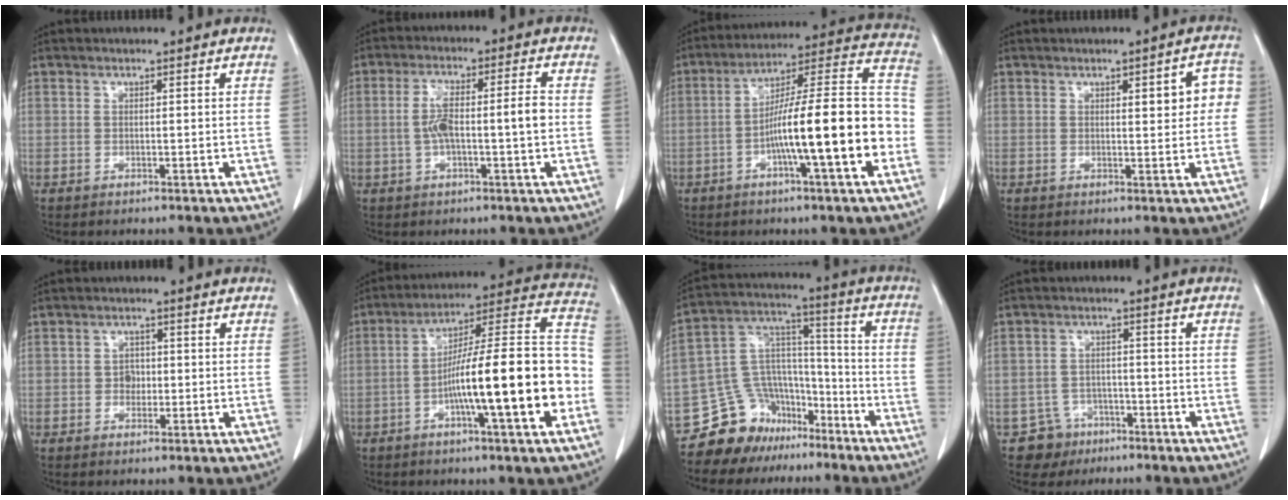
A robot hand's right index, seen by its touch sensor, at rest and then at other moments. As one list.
[{"total": 7.2, "force": [-0.7, 1.0, 7.1], "torque": [-0.140, 0.019, -0.012]}, {"total": 18.0, "force": [-5.0, 0.9, 17.3], "torque": [-0.268, 0.018, -0.084]}, {"total": 4.8, "force": [0.9, 1.5, 4.5], "torque": [-0.048, 0.014, 0.010]}, {"total": 2.0, "force": [-0.2, 1.7, 1.1], "torque": [-0.014, 0.005, -0.004]}, {"total": 20.0, "force": [-5.3, 1.2, 19.3], "torque": [-0.262, 0.021, -0.084]}, {"total": 13.7, "force": [-10.2, 8.8, 2.2], "torque": [-0.044, 0.094, -0.170]}, {"total": 5.0, "force": [-3.0, 4.1, -0.3], "torque": [0.011, 0.012, -0.043]}]